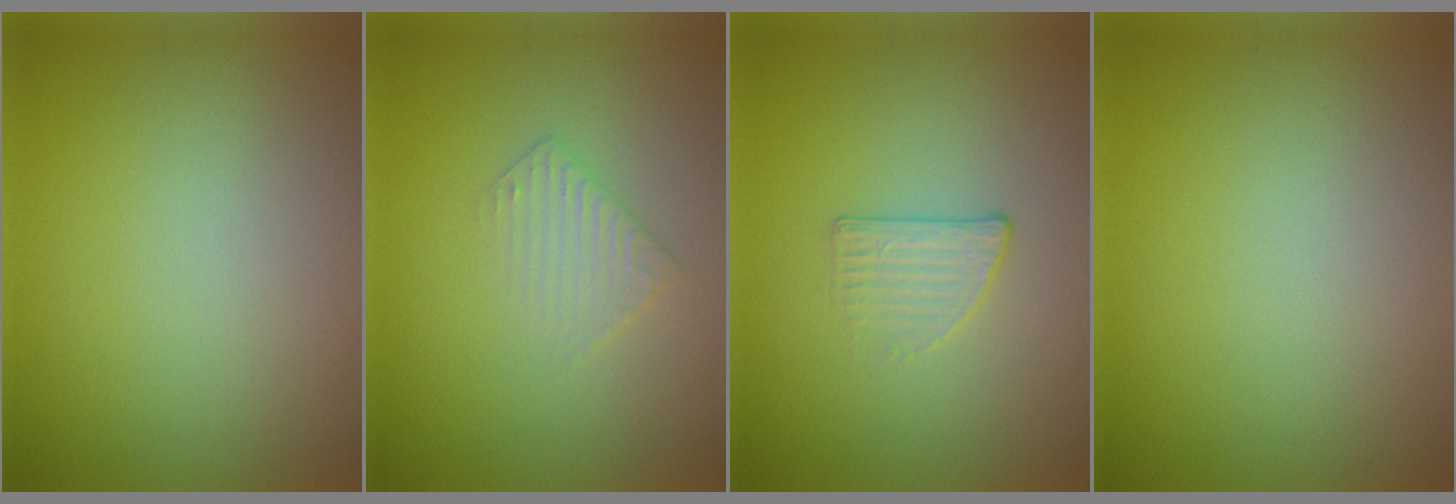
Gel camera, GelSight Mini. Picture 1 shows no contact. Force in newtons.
{"total": 1.6, "press": 1.6, "slide": 0.4}
{"total": 1.3, "press": 0.8, "slide": 1.0}
{"total": 0.0}